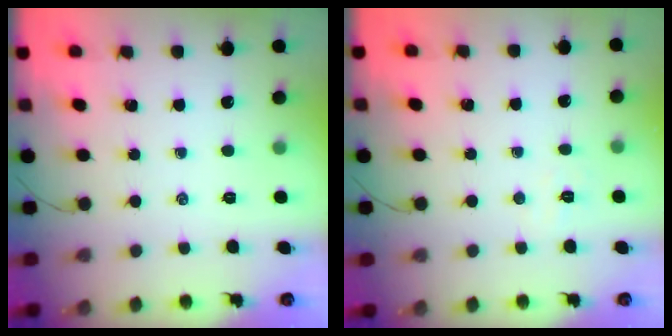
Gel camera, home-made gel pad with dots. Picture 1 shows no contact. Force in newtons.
{"total": 3.7, "press": 3.6, "slide": 0.8}